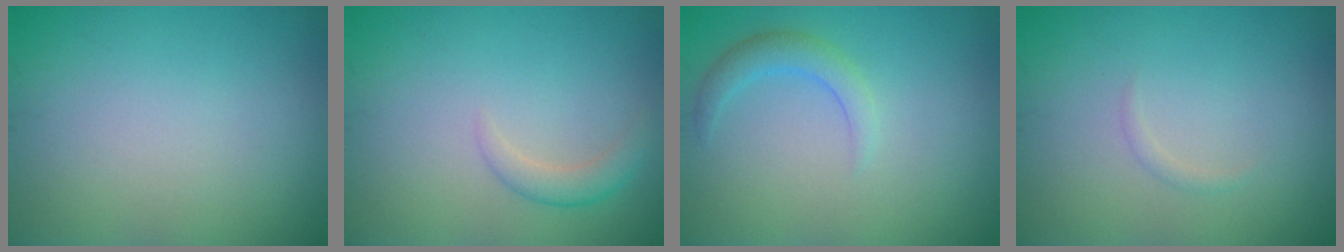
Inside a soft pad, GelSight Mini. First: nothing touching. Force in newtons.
{"total": 1.5, "press": 1.5, "slide": 0.1}
{"total": 2.0, "press": 2.0, "slide": 0.1}
{"total": 0.6, "press": 0.6, "slide": 0.0}